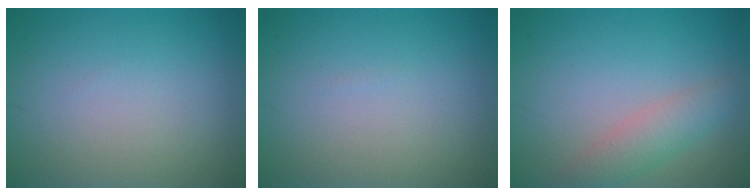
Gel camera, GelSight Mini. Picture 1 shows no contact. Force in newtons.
{"total": 0.0}
{"total": 3.0, "press": 3.0, "slide": 0.1}